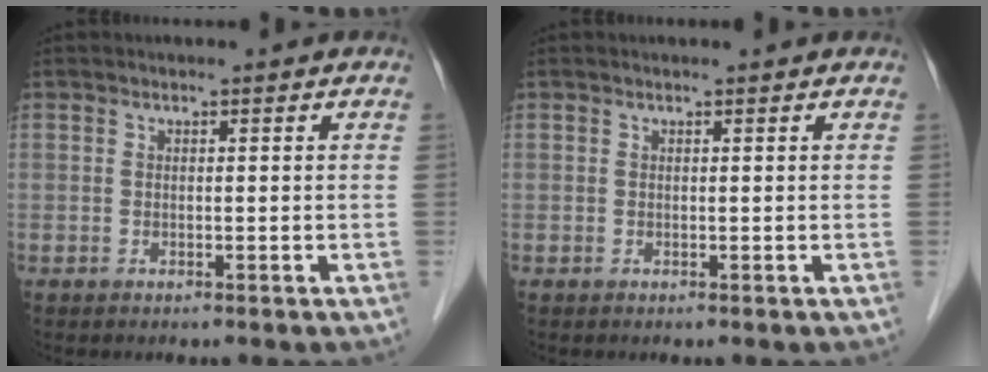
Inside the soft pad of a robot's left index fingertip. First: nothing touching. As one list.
[{"total": 0.9, "force": [0.9, 0.0, 0.2], "torque": [-0.009, 0.004, 0.011]}]